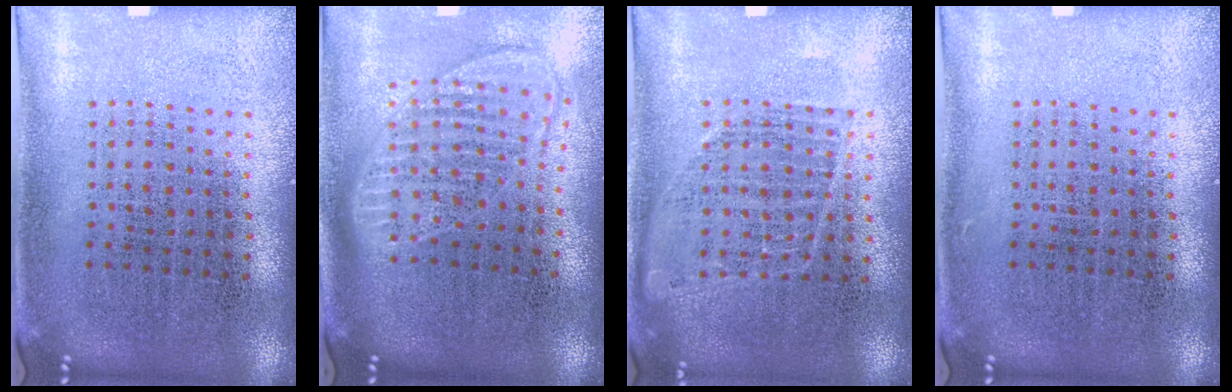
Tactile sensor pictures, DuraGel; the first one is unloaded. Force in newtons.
{"total": 1.8, "press": 1.5, "slide": 1.1}
{"total": 0.9, "press": 0.8, "slide": 0.2}
{"total": 0.0}